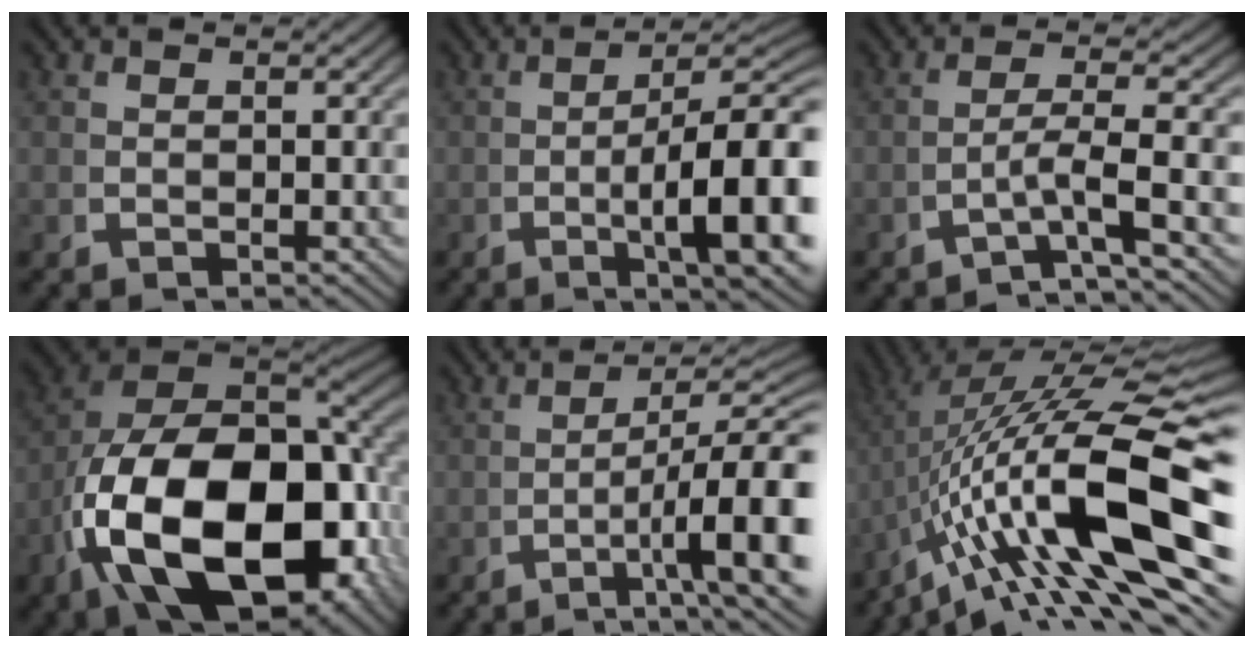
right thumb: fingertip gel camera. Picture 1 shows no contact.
{"total": 11.7, "force": [-1.5, 4.7, 10.6], "torque": [-0.170, -0.028, -0.007]}
{"total": 4.0, "force": [-1.8, 0.4, 3.5], "torque": [-0.077, -0.010, -0.020]}
{"total": 24.6, "force": [-3.0, 15.4, 18.9], "torque": [-0.395, -0.097, 0.006]}
{"total": 9.5, "force": [-2.0, 4.1, 8.3], "torque": [-0.136, -0.023, -0.019]}
{"total": 15.4, "force": [-1.6, 5.7, 14.2], "torque": [-0.257, -0.021, 0.002]}